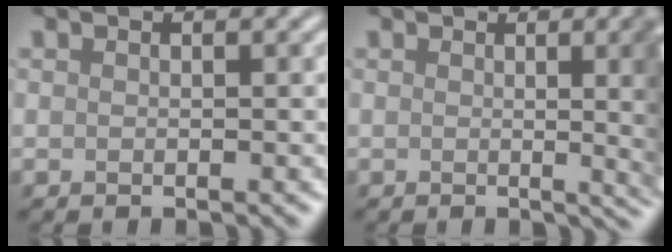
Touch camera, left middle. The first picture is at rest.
{"total": 9.5, "force": [0.5, 4.0, 8.6], "torque": [-0.029, 0.011, -0.006]}